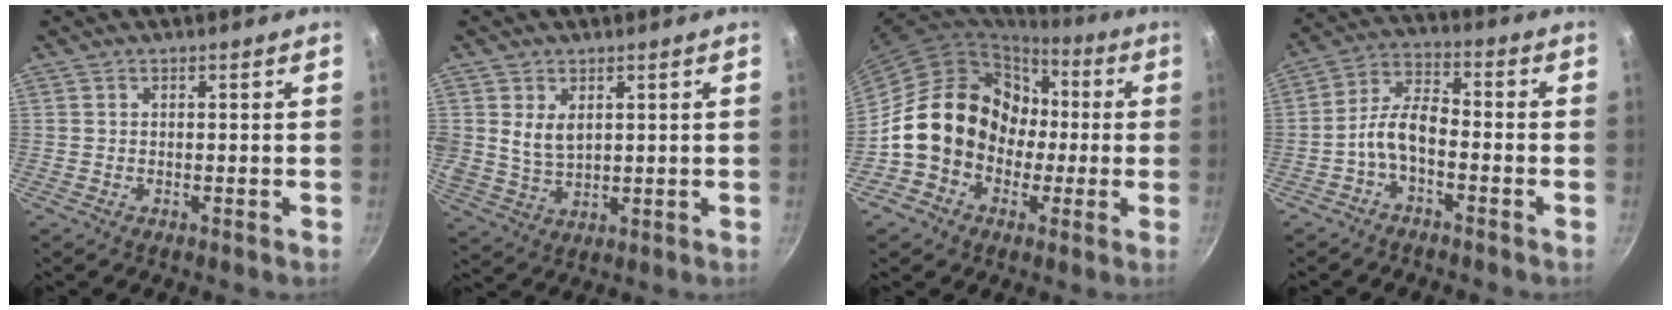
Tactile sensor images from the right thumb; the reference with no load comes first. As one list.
[{"total": 5.6, "force": [1.9, 3.8, 3.7], "torque": [-0.058, -0.019, 0.043]}, {"total": 18.3, "force": [-1.3, 15.5, 9.6], "torque": [-0.116, 0.055, -0.018]}, {"total": 5.4, "force": [-2.6, 2.2, 4.2], "torque": [-0.086, 0.036, -0.057]}]